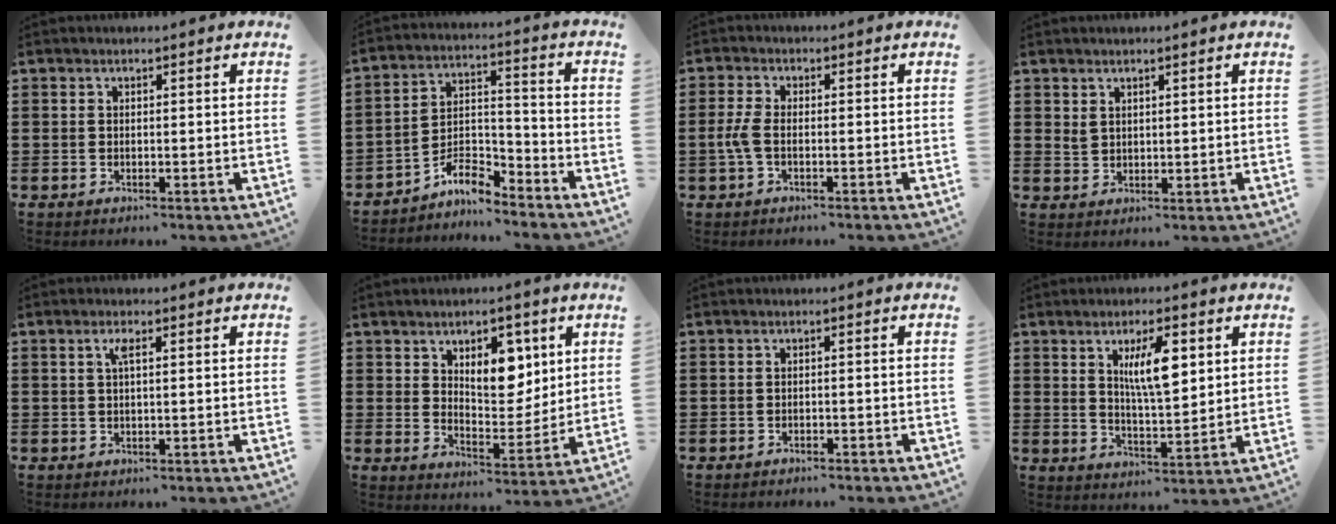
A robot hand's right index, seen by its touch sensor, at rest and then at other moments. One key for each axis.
{"total": 6.6, "fx": -5.9, "fy": 1.6, "fz": 2.4, "tx": -0.054, "ty": 0.005, "tz": -0.116}
{"total": 2.1, "fx": -1.0, "fy": 0.7, "fz": 1.7, "tx": -0.048, "ty": -0.006, "tz": -0.023}
{"total": 1.8, "fx": 1.5, "fy": 0.8, "fz": 0.5, "tx": -0.012, "ty": 0.000, "tz": 0.030}
{"total": 1.8, "fx": 0.5, "fy": 0.3, "fz": 1.7, "tx": -0.035, "ty": 0.005, "tz": 0.007}
{"total": 7.7, "fx": 3.7, "fy": 4.6, "fz": 4.9, "tx": -0.083, "ty": -0.004, "tz": 0.061}
{"total": 1.1, "fx": -1.1, "fy": 0.2, "fz": 0.2, "tx": -0.008, "ty": 0.001, "tz": -0.023}
{"total": 7.7, "fx": 2.6, "fy": 2.4, "fz": 6.8, "tx": -0.122, "ty": 0.002, "tz": 0.040}